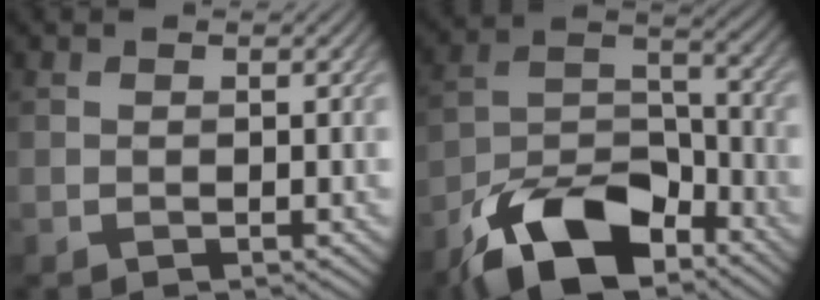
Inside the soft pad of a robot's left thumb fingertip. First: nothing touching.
{"total": 13.6, "force": [-9.4, 6.0, 7.6], "torque": [-0.146, -0.004, -0.189]}